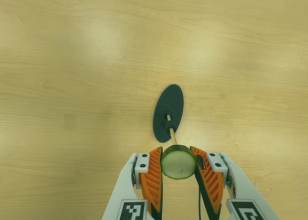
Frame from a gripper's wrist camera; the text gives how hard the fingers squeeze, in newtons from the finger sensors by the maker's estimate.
{"total": 9.6, "left": 8.8, "right": 10.4}